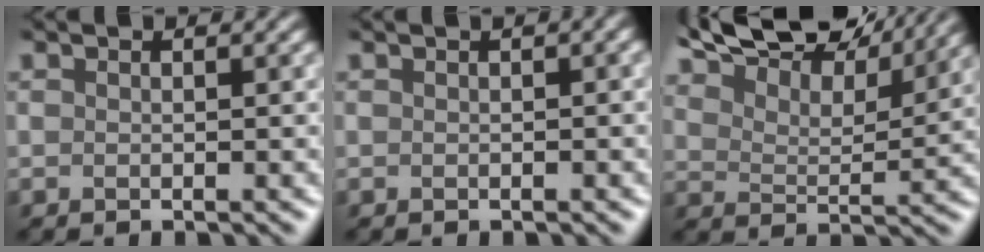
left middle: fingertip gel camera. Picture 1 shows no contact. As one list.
[{"total": 2.1, "force": [0.2, 0.9, 1.9], "torque": [-0.016, 0.017, 0.003]}, {"total": 10.6, "force": [10.1, 1.3, 3.2], "torque": [-0.082, 0.011, 0.157]}]